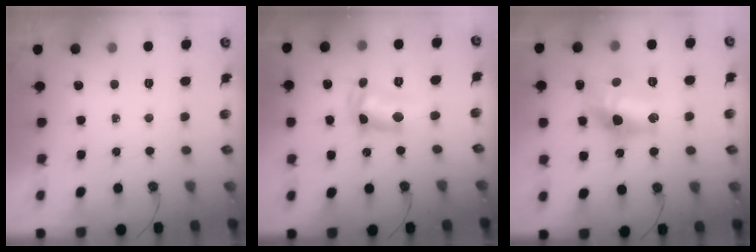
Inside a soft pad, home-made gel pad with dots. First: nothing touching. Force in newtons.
{"total": 11.3, "press": 10.6, "slide": 3.7}
{"total": 18.9, "press": 18.4, "slide": 4.2}